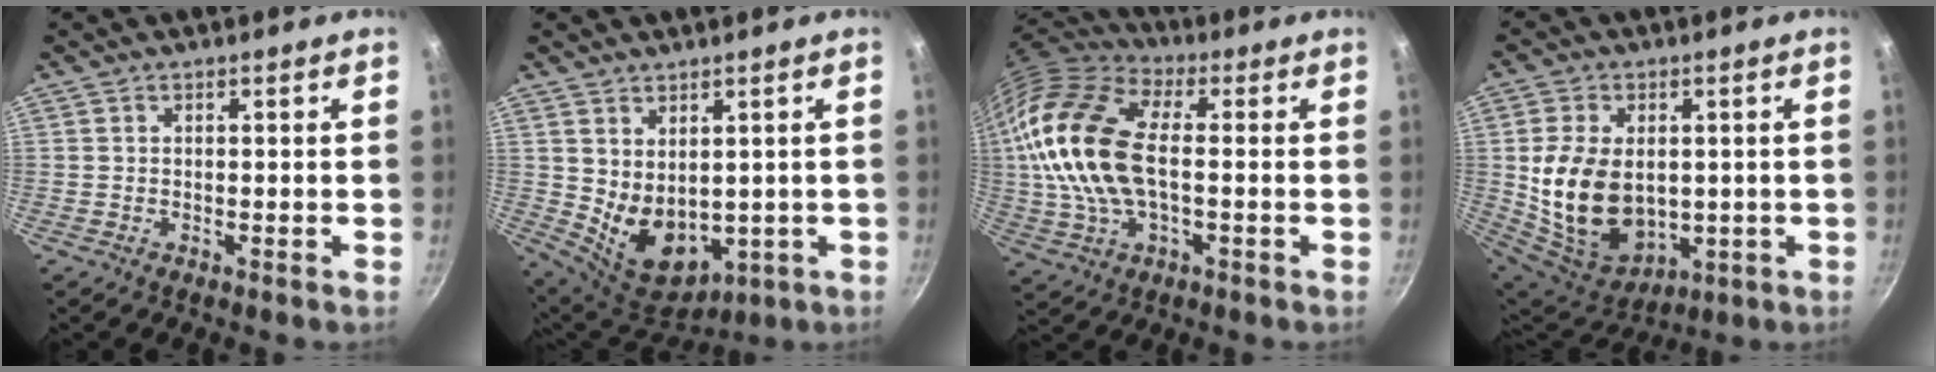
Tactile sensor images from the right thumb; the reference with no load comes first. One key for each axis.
{"total": 10.5, "fx": 1.4, "fy": 7.2, "fz": 7.5, "tx": -0.102, "ty": -0.034, "tz": 0.053}
{"total": 20.5, "fx": 0.6, "fy": 11.4, "fz": 17.1, "tx": -0.342, "ty": 0.027, "tz": 0.000}
{"total": 16.9, "fx": 0.5, "fy": 11.8, "fz": 12.1, "tx": -0.211, "ty": -0.022, "tz": 0.033}